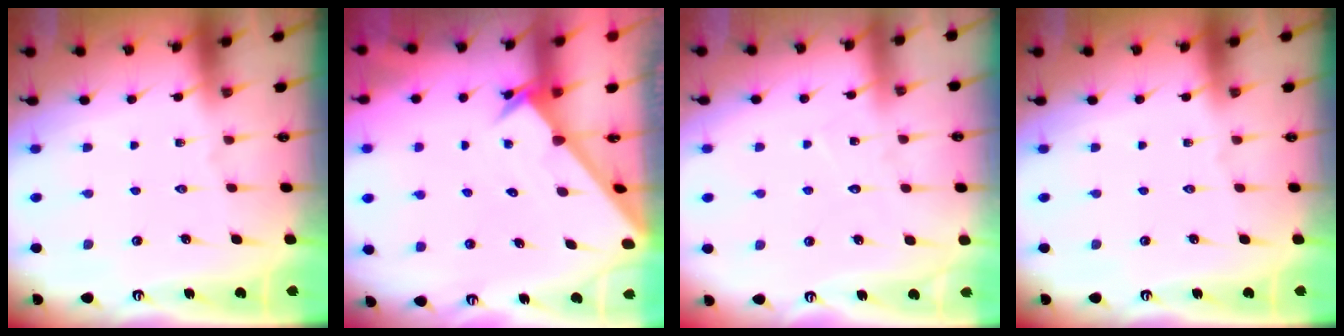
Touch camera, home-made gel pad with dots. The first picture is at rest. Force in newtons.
{"total": 2.1, "press": 2.1, "slide": 0.1}
{"total": 5.5, "press": 5.5, "slide": 0.4}
{"total": 0.0}